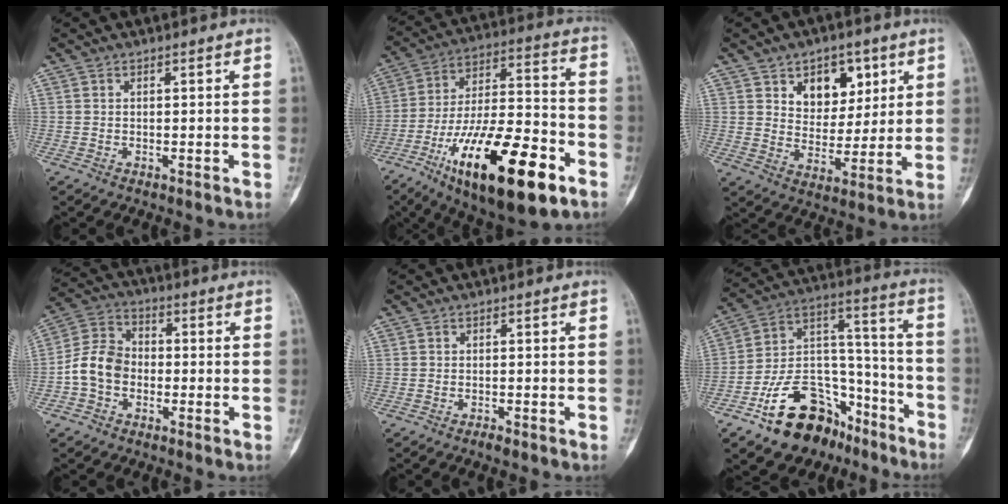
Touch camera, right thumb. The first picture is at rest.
{"total": 26.4, "force": [-12.4, 9.2, 21.4], "torque": [-0.359, 0.060, -0.197]}
{"total": 10.5, "force": [4.8, 7.2, 5.9], "torque": [-0.043, -0.024, 0.079]}
{"total": 8.7, "force": [-2.1, 6.8, 5.1], "torque": [-0.086, 0.035, -0.054]}
{"total": 1.0, "force": [-0.8, 0.2, 0.5], "torque": [-0.012, 0.005, -0.015]}
{"total": 22.1, "force": [-13.3, 13.2, 11.7], "torque": [-0.139, 0.112, -0.213]}